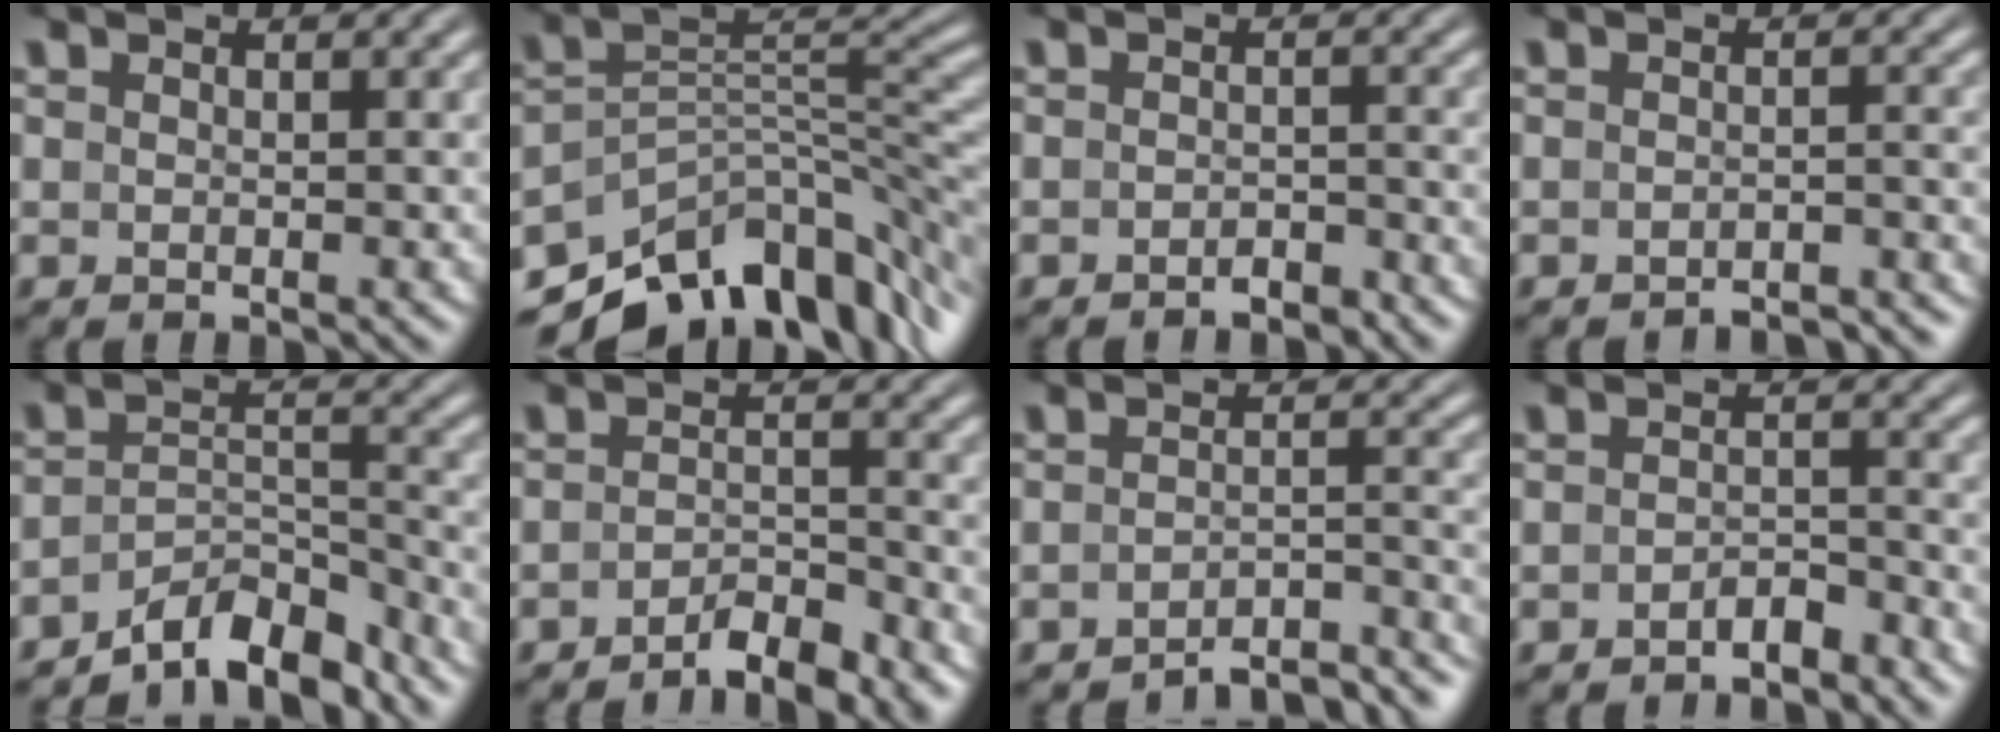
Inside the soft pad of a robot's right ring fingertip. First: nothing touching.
{"total": 13.3, "force": [-7.2, 6.6, 8.9], "torque": [-0.144, -0.036, -0.096]}
{"total": 2.3, "force": [-2.3, 0.2, 0.2], "torque": [0.000, -0.007, -0.036]}
{"total": 4.1, "force": [-4.1, 0.3, 0.6], "torque": [-0.008, -0.010, -0.060]}
{"total": 8.1, "force": [-6.6, 3.2, 3.6], "torque": [-0.063, -0.028, -0.095]}
{"total": 4.1, "force": [-3.5, 0.9, 1.9], "torque": [-0.017, -0.006, -0.061]}
{"total": 6.6, "force": [-6.0, 1.4, 2.3], "torque": [-0.023, -0.015, -0.091]}
{"total": 2.7, "force": [-2.6, 0.5, 0.6], "torque": [-0.001, -0.004, -0.047]}